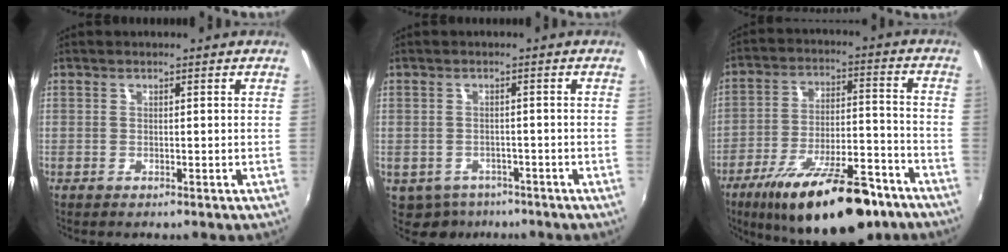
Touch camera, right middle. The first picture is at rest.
{"total": 5.5, "force": [-3.6, 3.8, 1.5], "torque": [-0.044, -0.014, -0.048]}
{"total": 22.3, "force": [-15.8, 7.3, 14.0], "torque": [-0.236, -0.017, -0.231]}